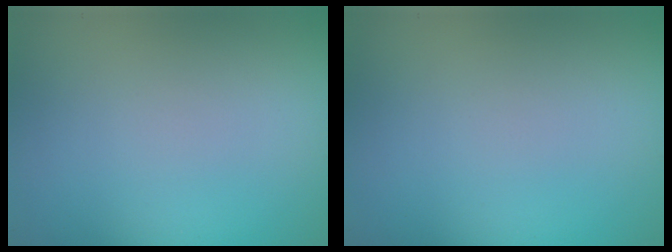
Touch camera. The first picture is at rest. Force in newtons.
{"total": 0.0}